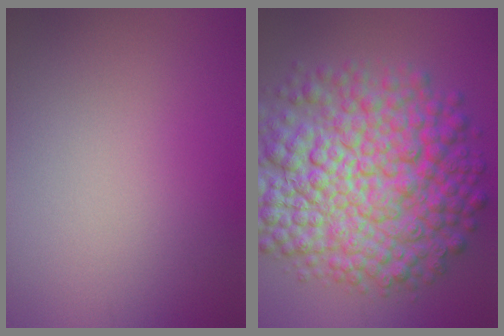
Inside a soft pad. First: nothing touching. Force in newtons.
{"total": 12.5, "press": 12.5, "slide": 0.2}